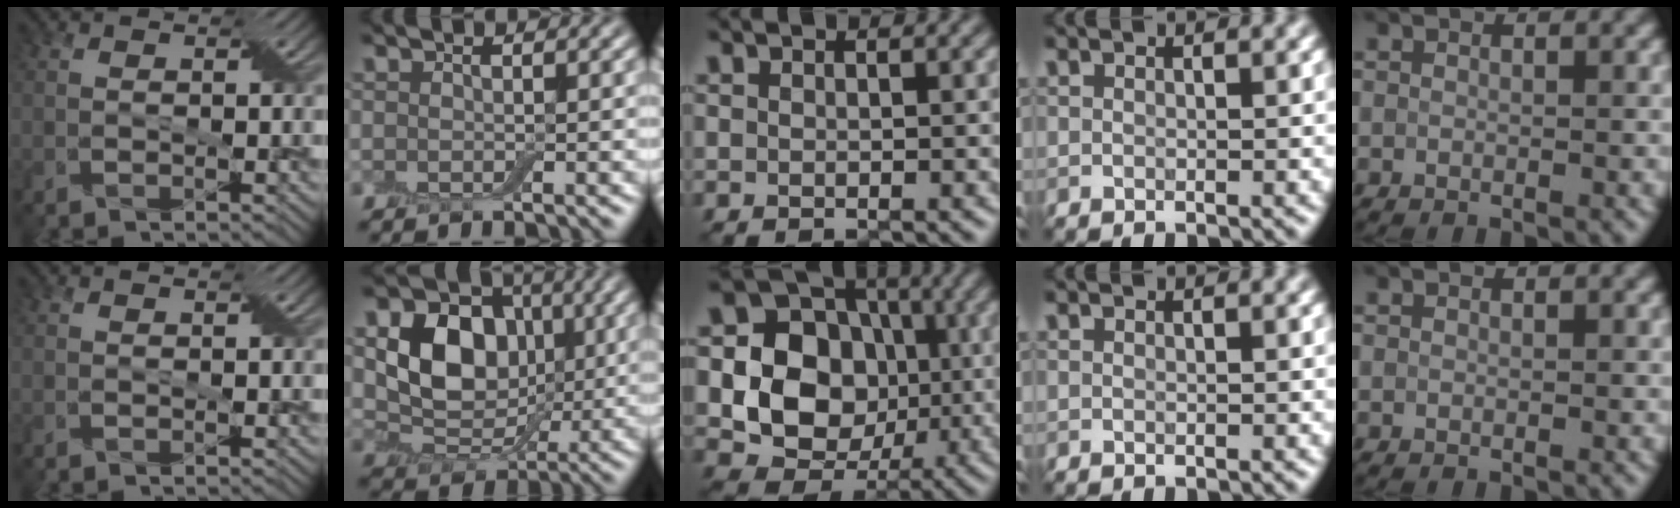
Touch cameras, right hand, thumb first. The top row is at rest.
{"index": {"total": 8.2, "force": [1.8, 6.5, 4.7], "torque": [-0.086, 0.000, 0.028]}, "middle": {"total": 11.6, "force": [-0.5, 10.2, 5.5], "torque": [-0.091, -0.005, -0.026]}}